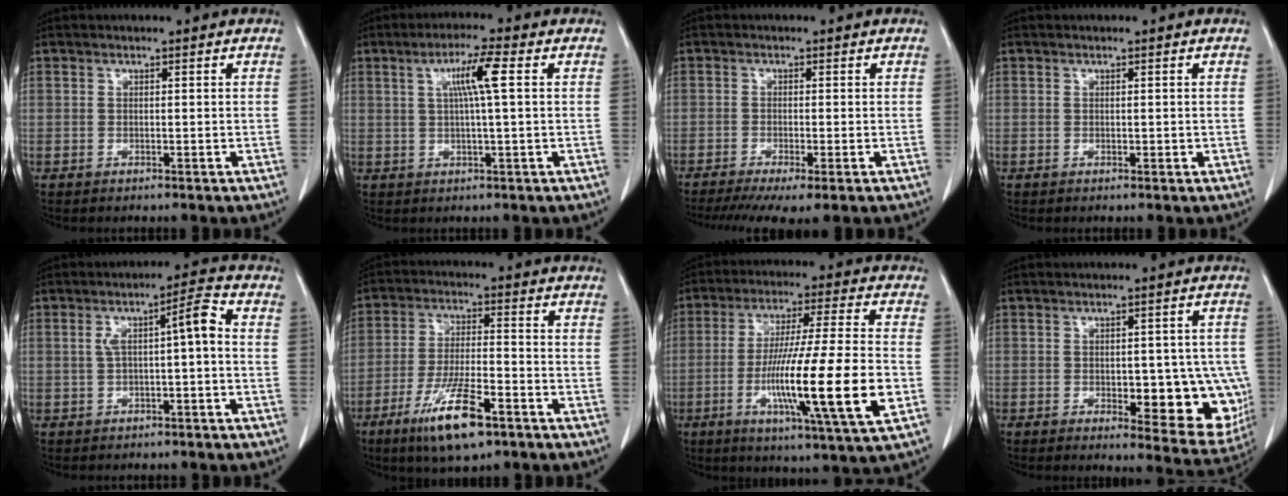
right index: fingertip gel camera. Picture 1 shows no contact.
{"total": 5.8, "force": [1.5, -0.3, 5.6], "torque": [-0.101, 0.005, 0.026]}
{"total": 7.7, "force": [-5.4, 1.0, 5.3], "torque": [-0.081, -0.017, -0.089]}
{"total": 0.7, "force": [0.0, 0.5, 0.5], "torque": [-0.005, 0.000, 0.002]}
{"total": 5.4, "force": [0.3, 0.6, 5.4], "torque": [-0.090, 0.023, 0.005]}
{"total": 11.4, "force": [-6.7, 2.3, 8.9], "torque": [-0.172, -0.019, -0.115]}
{"total": 18.5, "force": [-4.8, -0.1, 17.9], "torque": [-0.309, -0.020, -0.083]}
{"total": 13.2, "force": [-2.8, 5.8, 11.5], "torque": [-0.106, 0.008, -0.018]}